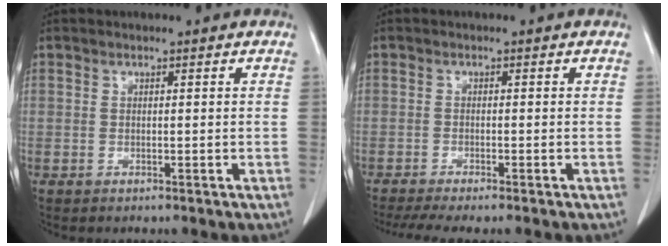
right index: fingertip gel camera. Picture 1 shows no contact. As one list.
[{"total": 6.5, "force": [-5.4, 0.4, 3.6], "torque": [-0.048, -0.012, -0.085]}]